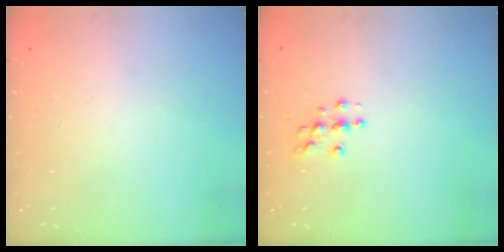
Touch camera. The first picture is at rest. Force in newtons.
{"total": 4.5, "press": 4.4, "slide": 0.4}